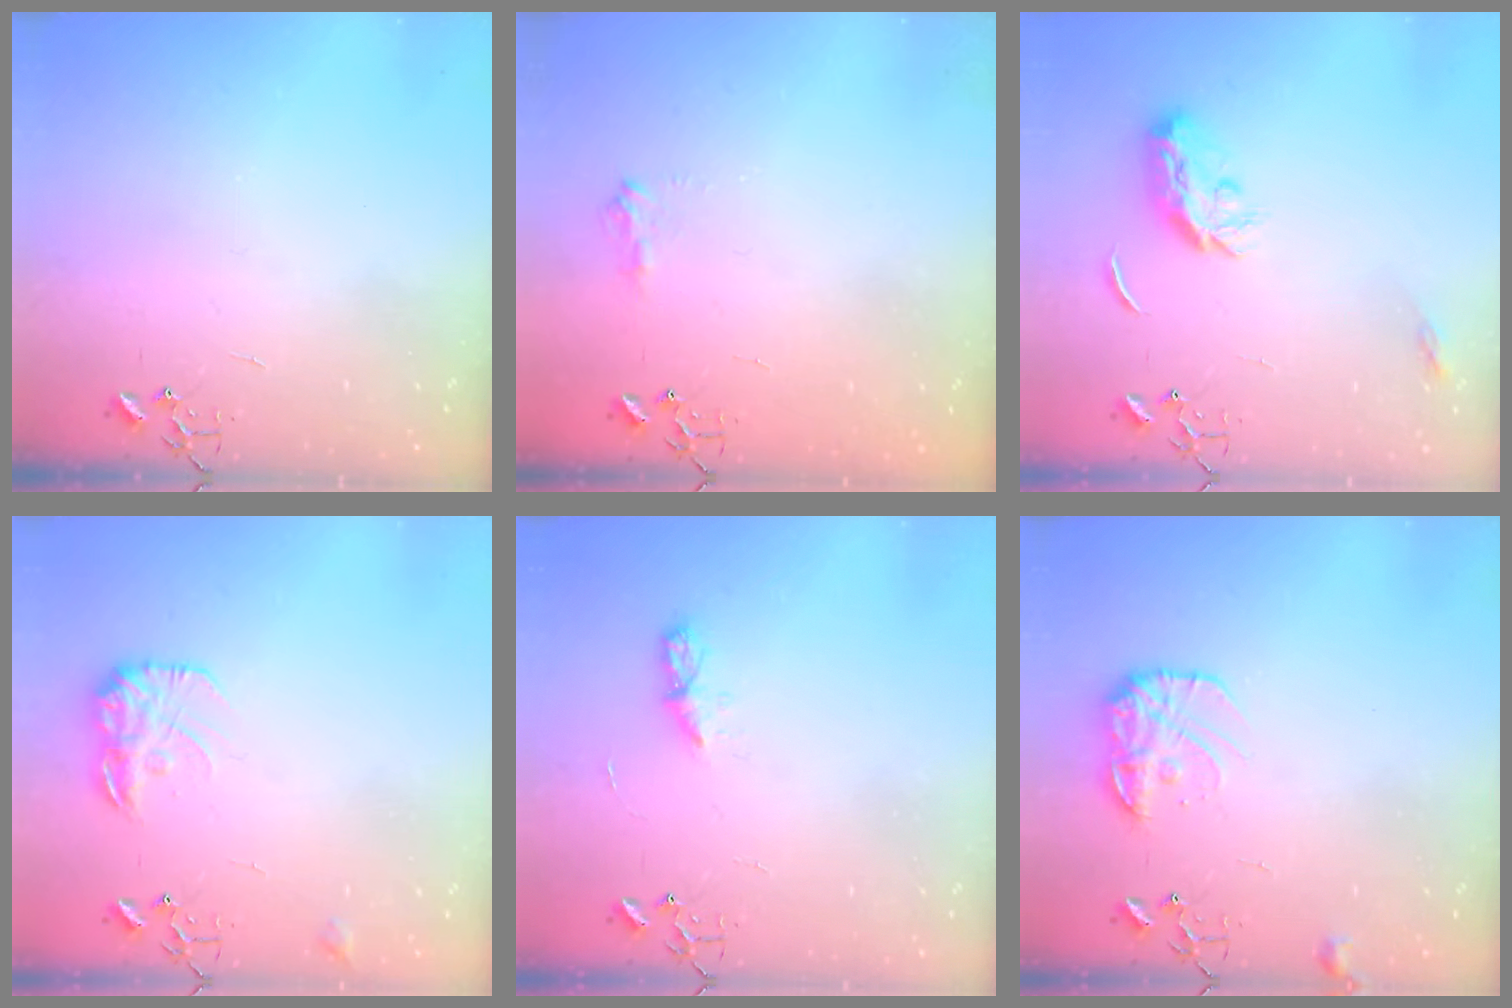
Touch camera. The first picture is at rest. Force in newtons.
{"total": 8.4, "press": 8.4, "slide": 0.8}
{"total": 9.9, "press": 9.9, "slide": 0.3}
{"total": 11.7, "press": 11.7, "slide": 0.4}
{"total": 5.1, "press": 5.0, "slide": 0.6}
{"total": 11.9, "press": 11.9, "slide": 0.4}